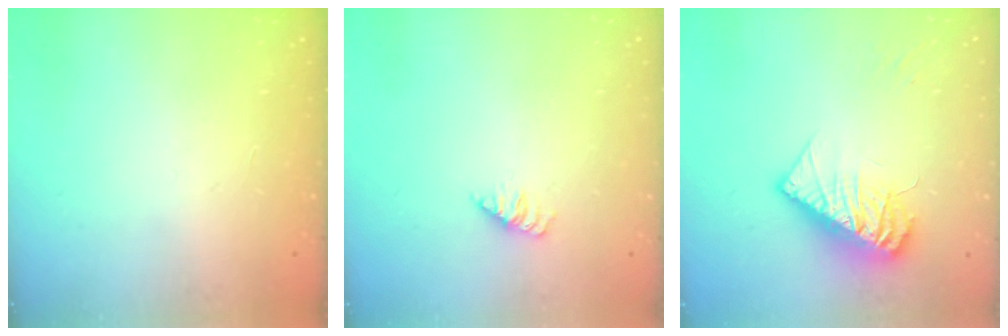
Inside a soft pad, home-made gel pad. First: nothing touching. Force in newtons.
{"total": 1.4, "press": 1.4, "slide": 0.3}
{"total": 13.2, "press": 13.1, "slide": 1.1}